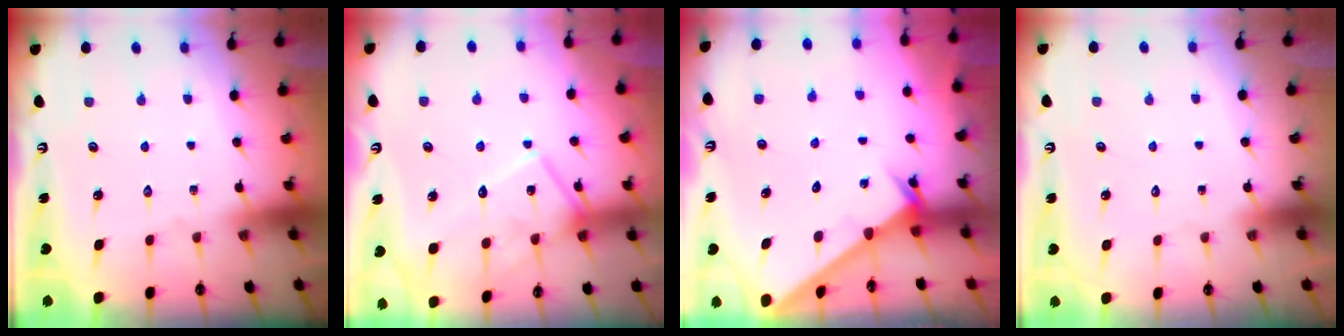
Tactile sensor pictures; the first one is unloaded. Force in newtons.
{"total": 12.3, "press": 12.3, "slide": 0.5}
{"total": 2.3, "press": 2.3, "slide": 0.2}
{"total": 1.7, "press": 1.7, "slide": 0.1}